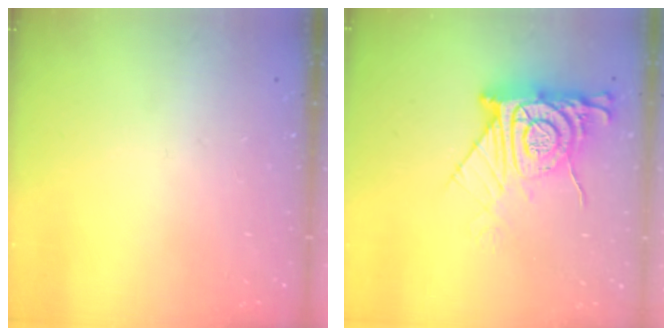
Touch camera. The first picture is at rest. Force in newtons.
{"total": 14.5, "press": 14.4, "slide": 1.2}